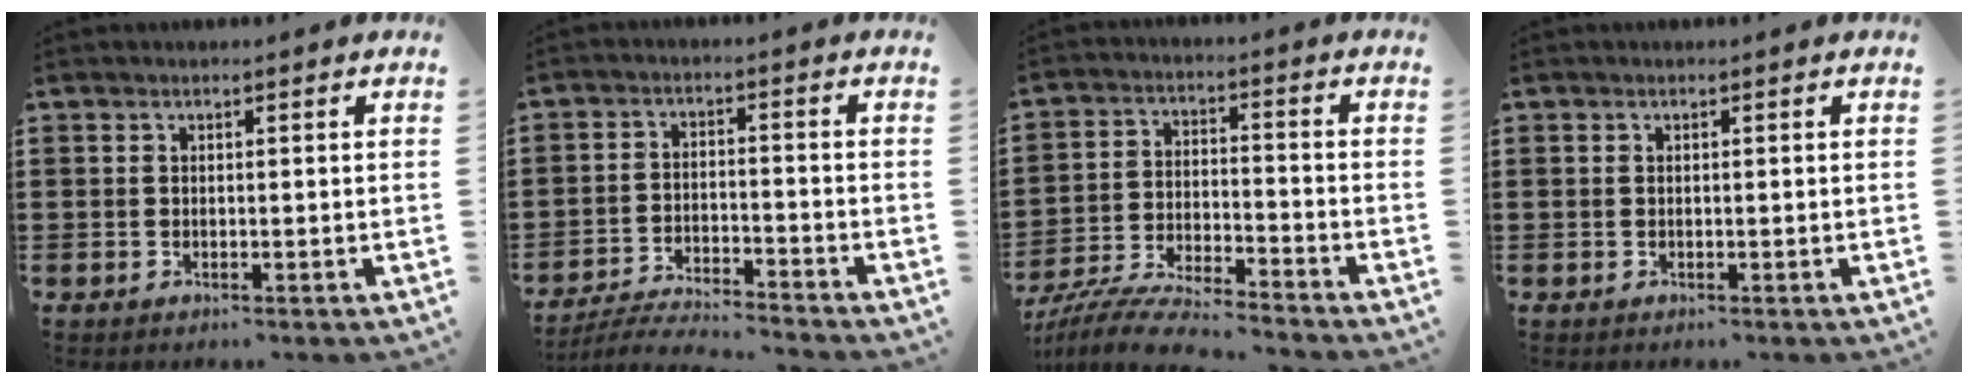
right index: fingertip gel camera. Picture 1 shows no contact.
{"total": 4.7, "force": [-4.7, -0.1, 0.8], "torque": [-0.022, -0.005, -0.097]}
{"total": 7.3, "force": [-7.0, 0.2, 2.1], "torque": [-0.052, 0.001, -0.140]}
{"total": 0.0}